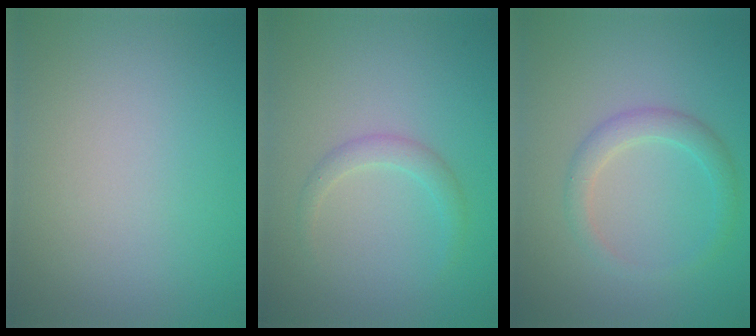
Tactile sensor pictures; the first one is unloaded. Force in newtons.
{"total": 1.5, "press": 1.5, "slide": 0.0}
{"total": 2.3, "press": 2.3, "slide": 0.0}